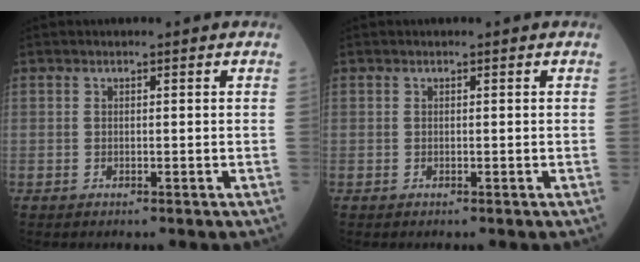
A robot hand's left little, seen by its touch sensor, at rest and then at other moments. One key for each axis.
{"total": 0.0}